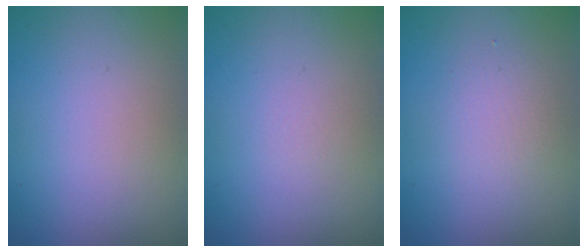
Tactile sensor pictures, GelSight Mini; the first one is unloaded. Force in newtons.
{"total": 0.0}
{"total": 1.9, "press": 1.9, "slide": 0.1}